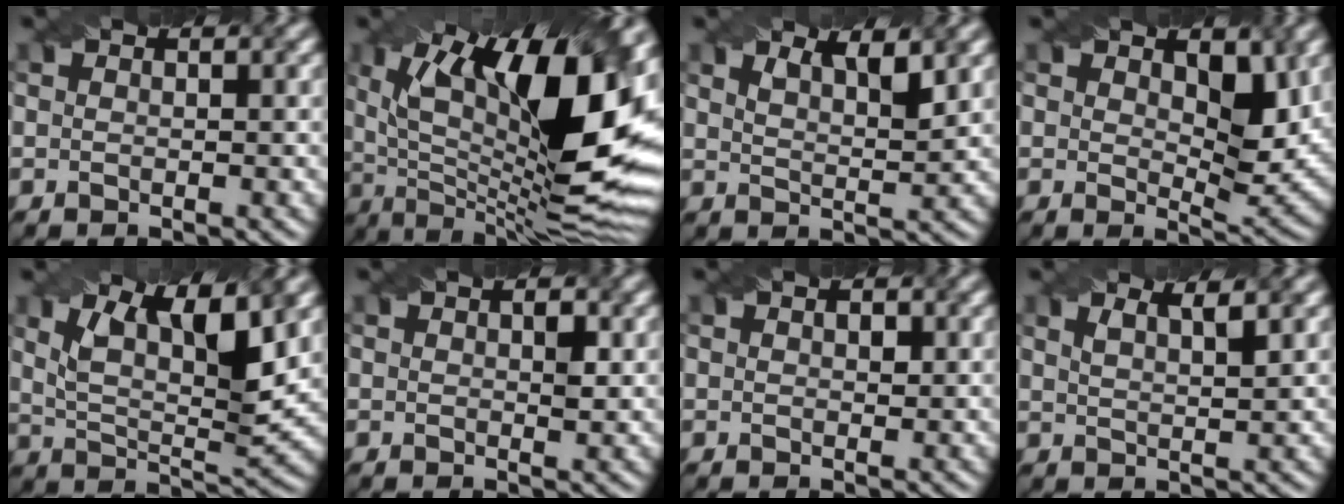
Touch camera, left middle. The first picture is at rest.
{"total": 18.1, "force": [4.8, 6.6, 16.2], "torque": [-0.248, 0.004, 0.080]}
{"total": 3.5, "force": [2.3, 1.1, 2.4], "torque": [-0.029, 0.006, 0.030]}
{"total": 4.4, "force": [1.5, 2.1, 3.5], "torque": [-0.052, -0.014, 0.028]}
{"total": 8.2, "force": [3.6, 2.7, 6.8], "torque": [-0.125, -0.004, 0.064]}
{"total": 1.4, "force": [0.3, 0.5, 1.2], "torque": [-0.018, -0.003, 0.006]}
{"total": 1.0, "force": [0.4, 0.6, 0.7], "torque": [-0.009, 0.001, 0.005]}
{"total": 2.7, "force": [1.6, 0.8, 2.0], "torque": [-0.017, 0.012, 0.015]}